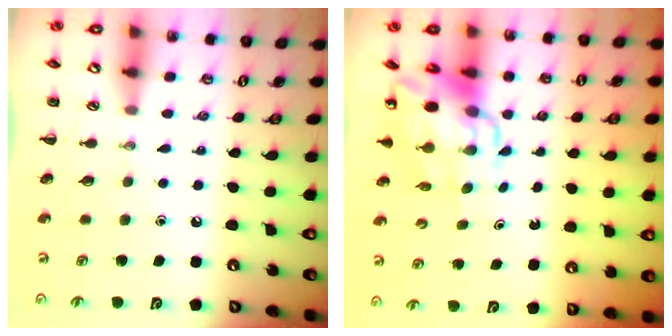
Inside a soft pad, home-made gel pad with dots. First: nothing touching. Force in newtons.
{"total": 9.8, "press": 9.4, "slide": 2.9}